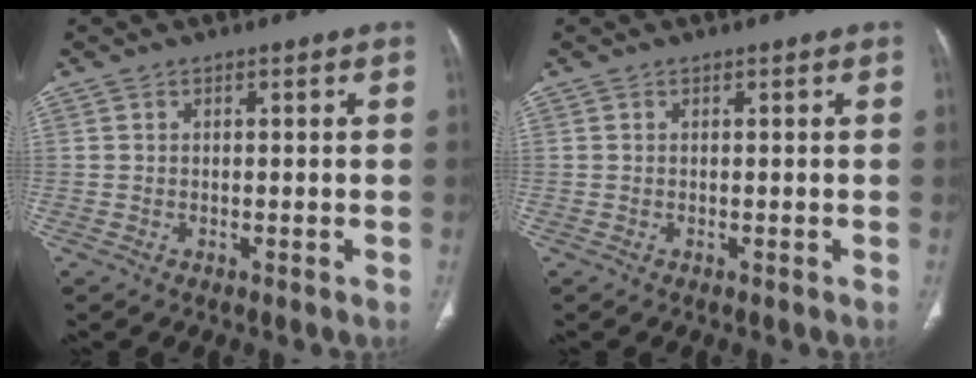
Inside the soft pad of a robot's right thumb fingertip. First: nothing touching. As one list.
[{"total": 0.0}]